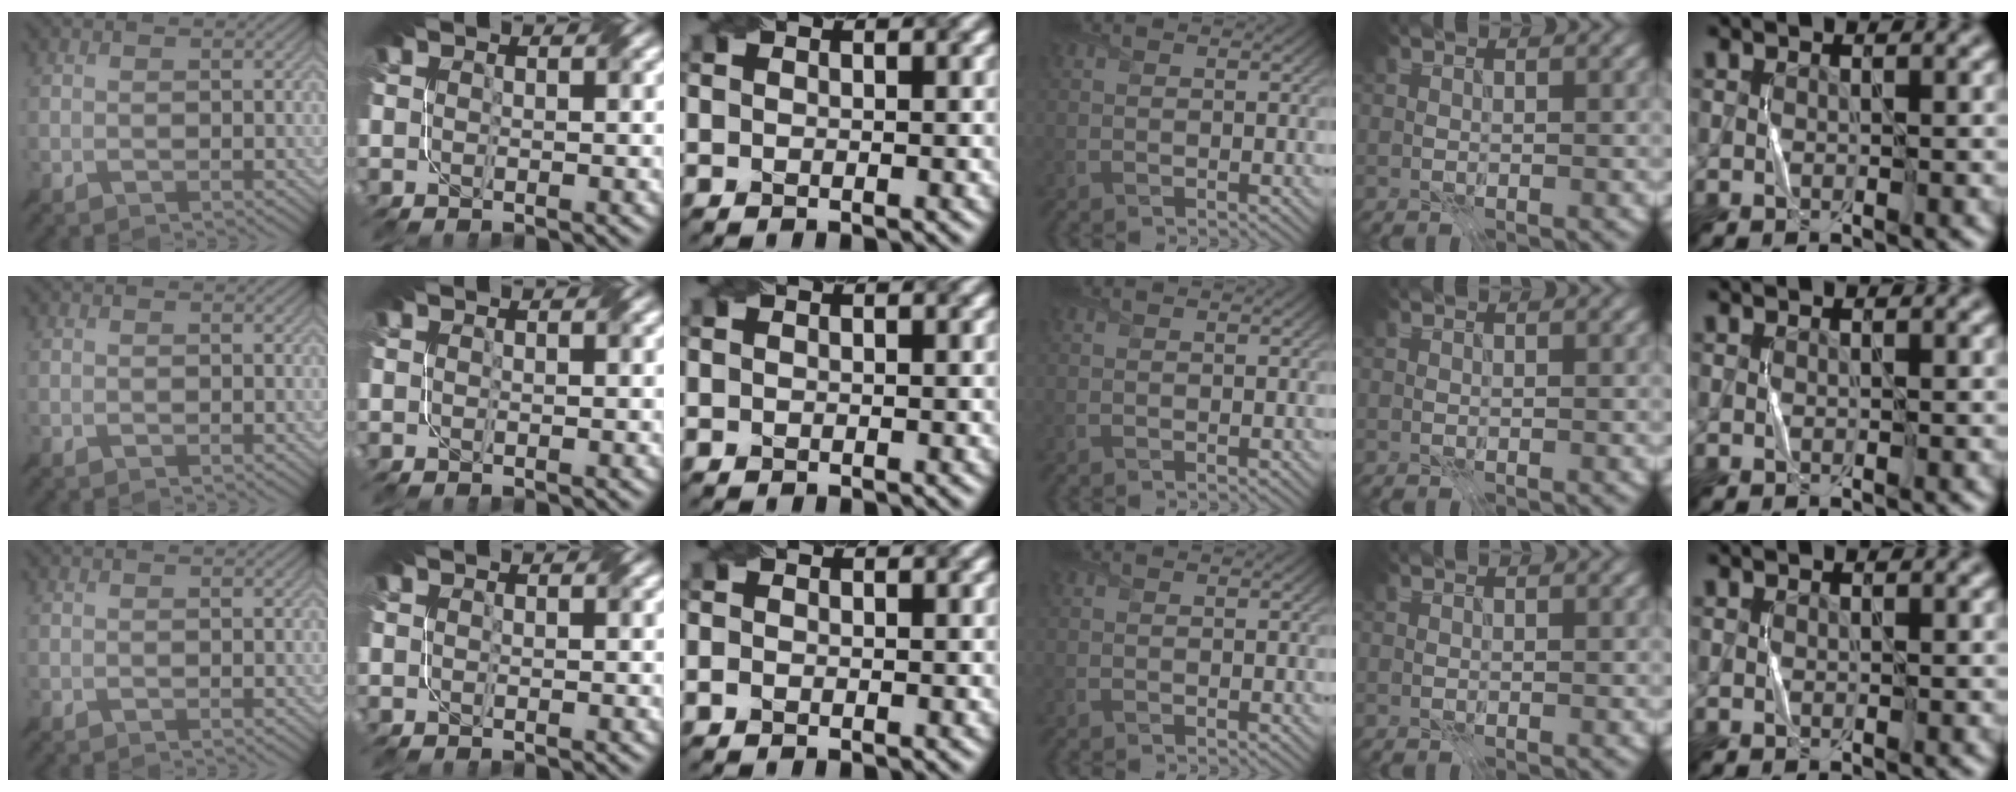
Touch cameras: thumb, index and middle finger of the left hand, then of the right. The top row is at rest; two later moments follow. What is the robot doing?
{"motion": "fold", "object": "coffee filter"}